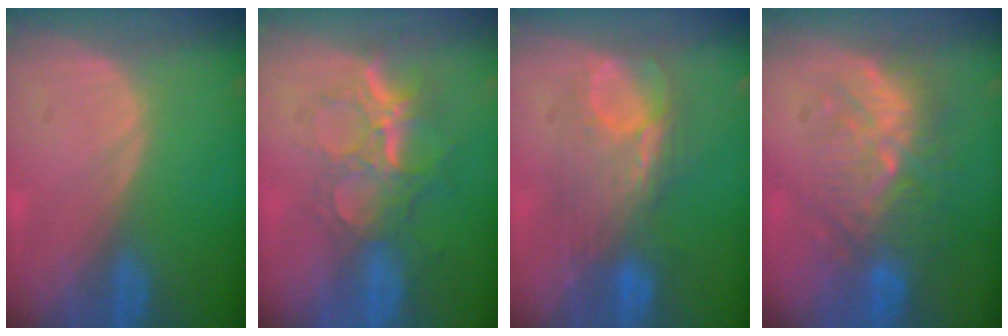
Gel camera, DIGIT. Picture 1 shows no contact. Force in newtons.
{"total": 9.1, "press": 7.7, "slide": 4.8}
{"total": 7.9, "press": 7.8, "slide": 1.2}
{"total": 9.4, "press": 8.9, "slide": 2.8}